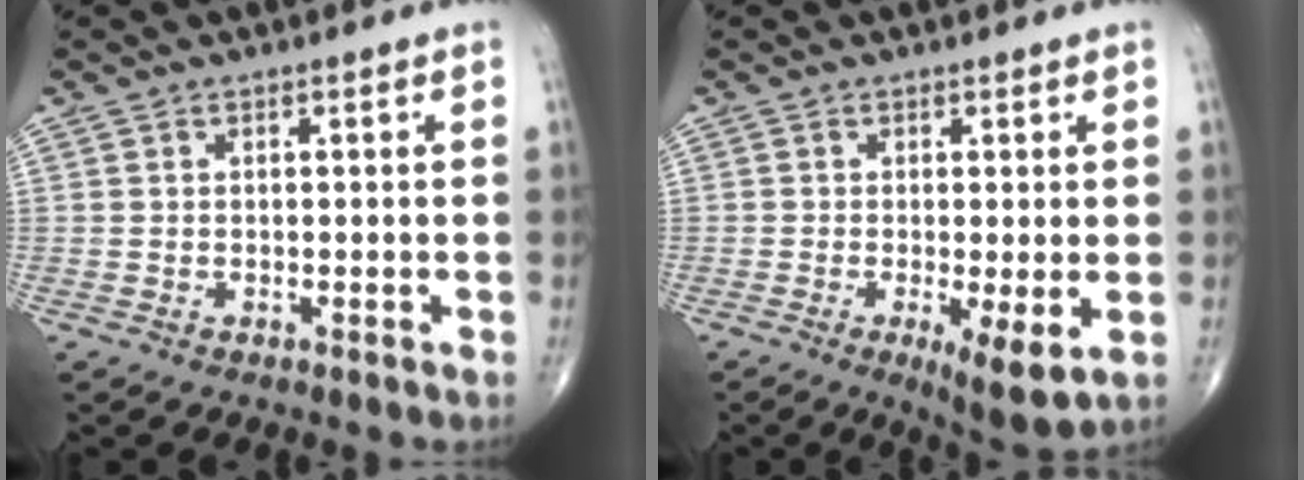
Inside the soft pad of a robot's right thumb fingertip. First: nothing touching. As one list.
[{"total": 6.4, "force": [-1.5, 1.6, 6.0], "torque": [-0.102, -0.022, -0.025]}]